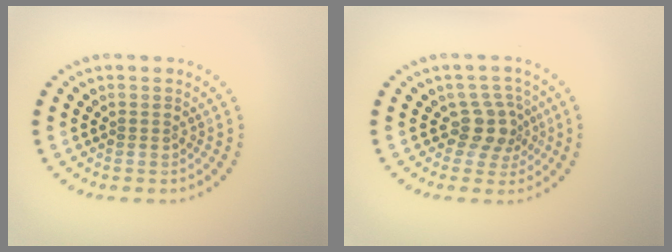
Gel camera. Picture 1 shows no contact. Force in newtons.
{"total": 2.9, "press": 2.4, "slide": 1.7}